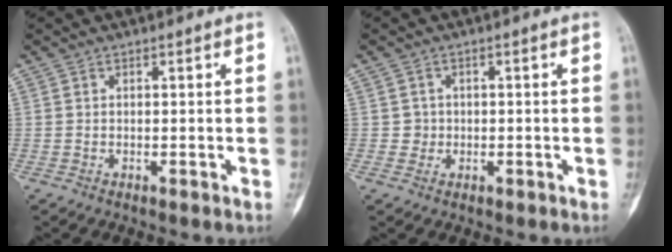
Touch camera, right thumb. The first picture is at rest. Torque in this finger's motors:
{"motor_torque": [0.33, 0.12, 0.50, 0.08, -0.03]}